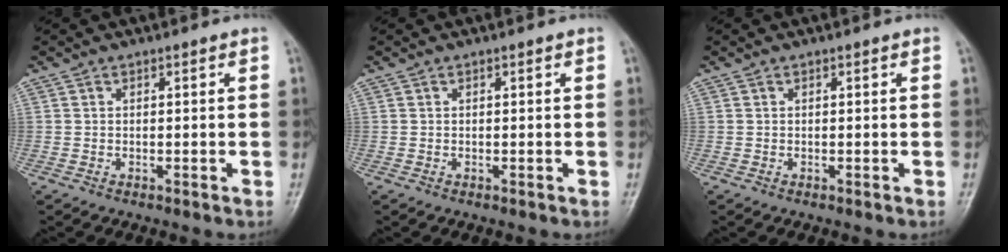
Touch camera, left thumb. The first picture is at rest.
{"total": 0.0}
{"total": 0.0}